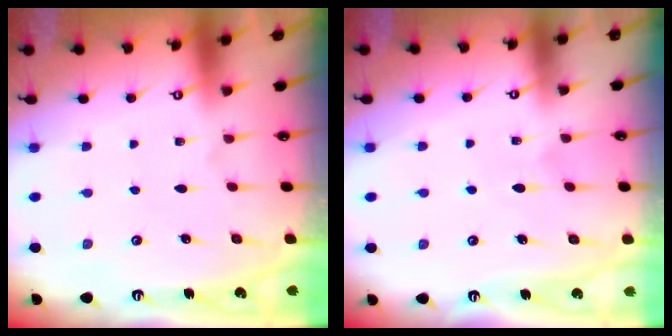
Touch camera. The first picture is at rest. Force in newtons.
{"total": 5.0, "press": 5.0, "slide": 0.4}